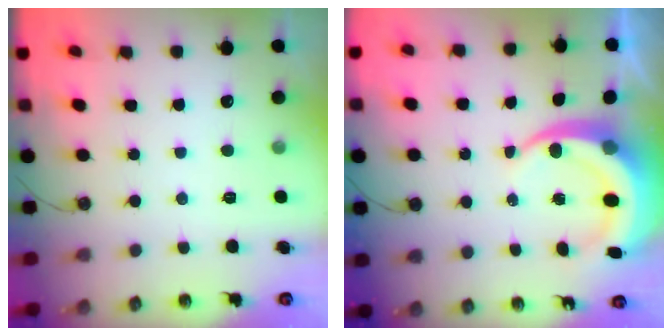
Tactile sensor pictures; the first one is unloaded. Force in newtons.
{"total": 9.2, "press": 9.1, "slide": 1.3}